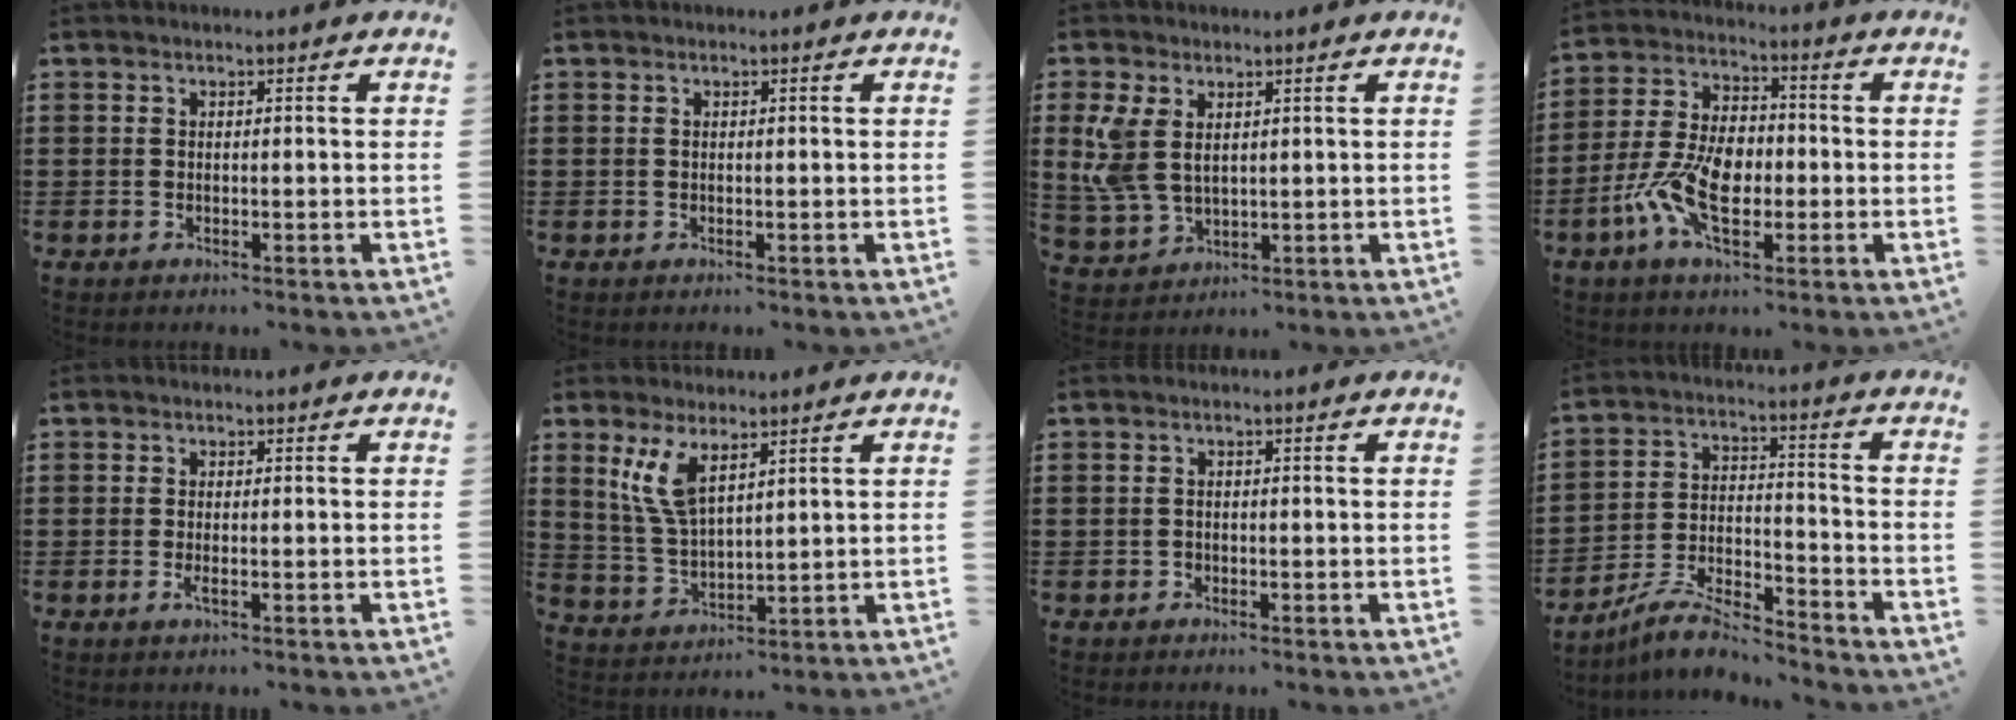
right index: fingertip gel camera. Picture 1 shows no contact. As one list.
[{"total": 0.0}, {"total": 5.0, "force": [1.6, 3.2, 3.5], "torque": [-0.085, 0.005, 0.031]}, {"total": 9.4, "force": [-2.8, 5.5, 7.1], "torque": [-0.172, 0.000, -0.057]}, {"total": 1.2, "force": [-0.4, 0.3, 1.1], "torque": [-0.028, -0.007, -0.008]}, {"total": 6.7, "force": [3.5, 2.6, 5.1], "torque": [-0.116, -0.001, 0.061]}, {"total": 0.7, "force": [-0.4, 0.5, 0.1], "torque": [-0.005, 0.002, -0.010]}, {"total": 7.8, "force": [-7.1, 1.1, 3.0], "torque": [-0.065, 0.013, -0.141]}]